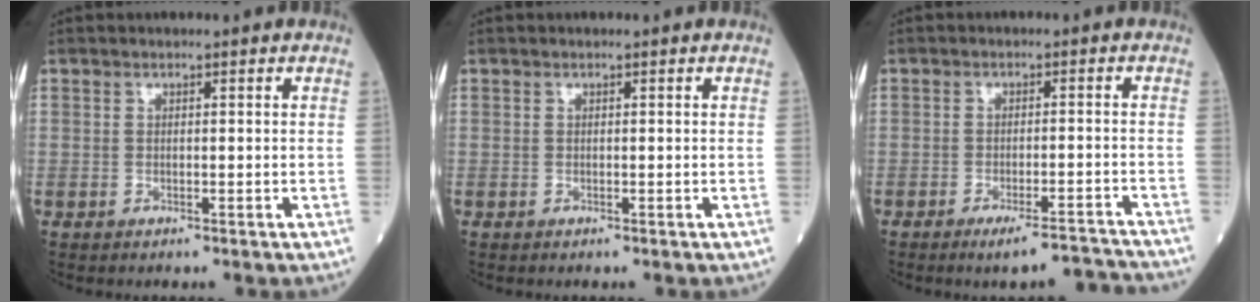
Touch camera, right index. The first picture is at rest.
{"total": 0.0}
{"total": 6.8, "force": [-6.3, 0.1, 2.6], "torque": [-0.017, 0.007, -0.094]}